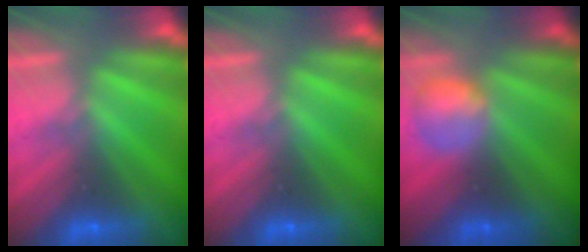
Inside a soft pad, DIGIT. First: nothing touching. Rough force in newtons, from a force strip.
{"total": 0.0}
{"total": 2.4}